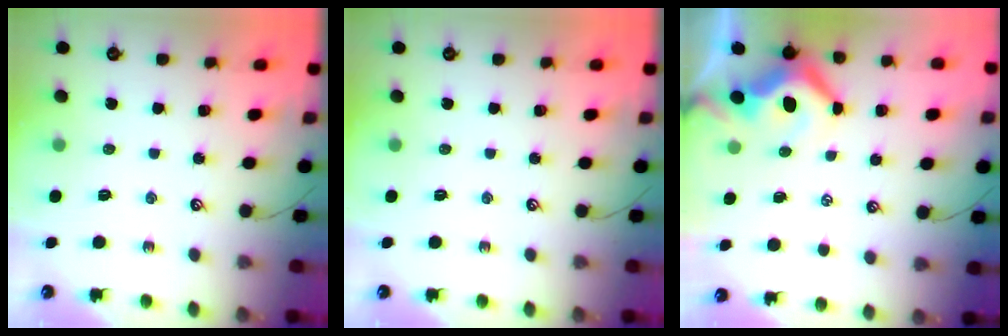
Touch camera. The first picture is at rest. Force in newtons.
{"total": 0.0}
{"total": 6.4, "press": 6.3, "slide": 1.5}